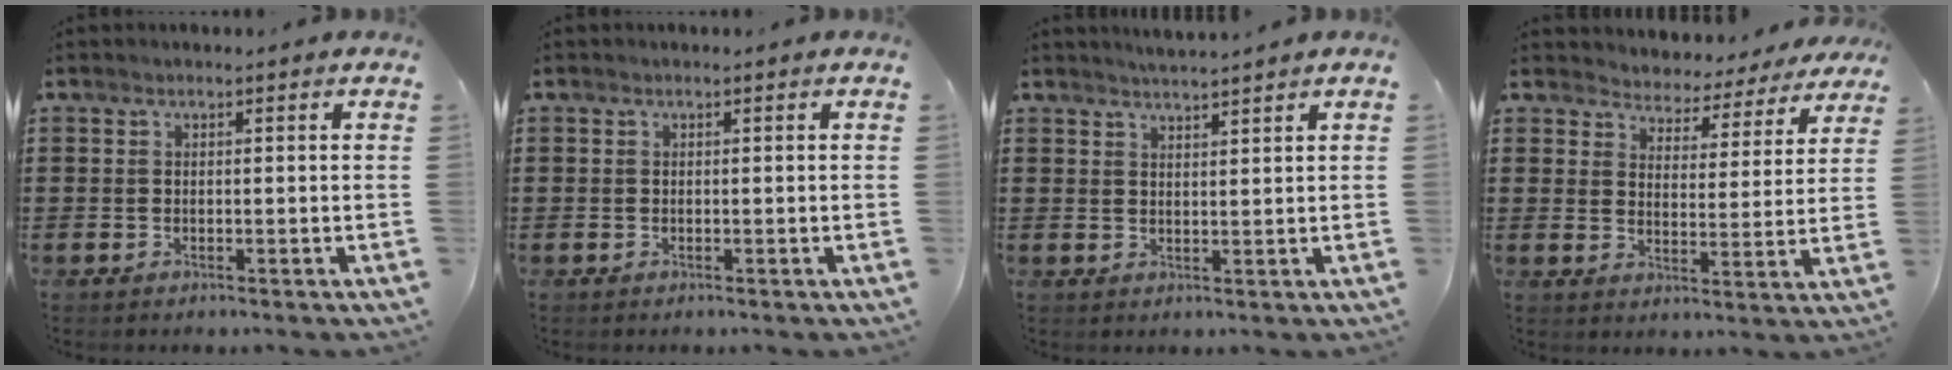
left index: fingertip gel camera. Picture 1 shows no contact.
{"total": 0.0}
{"total": 2.1, "force": [2.1, -0.4, 0.0], "torque": [-0.006, -0.005, 0.040]}
{"total": 3.7, "force": [3.6, 0.6, -0.6], "torque": [-0.015, -0.029, 0.058]}